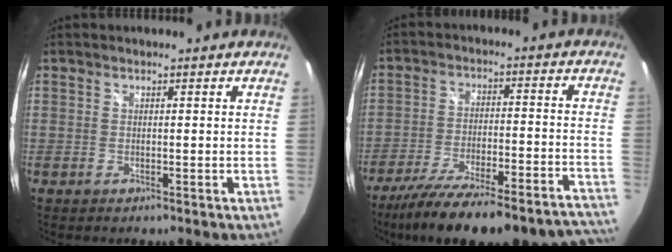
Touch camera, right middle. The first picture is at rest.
{"total": 28.5, "force": [-25.0, 4.1, 13.0], "torque": [-0.206, -0.045, -0.352]}